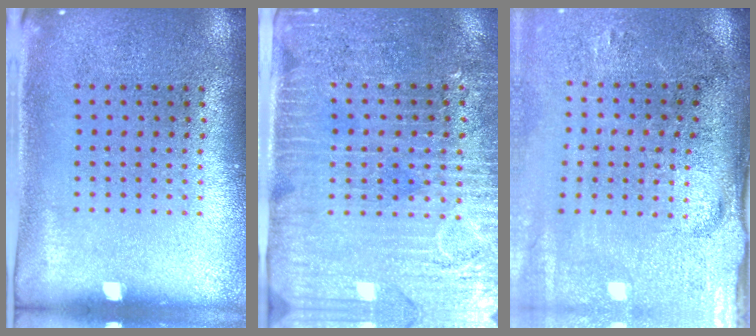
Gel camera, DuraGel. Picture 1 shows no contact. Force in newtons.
{"total": 3.6, "press": 3.2, "slide": 1.8}
{"total": 4.5, "press": 3.6, "slide": 2.6}